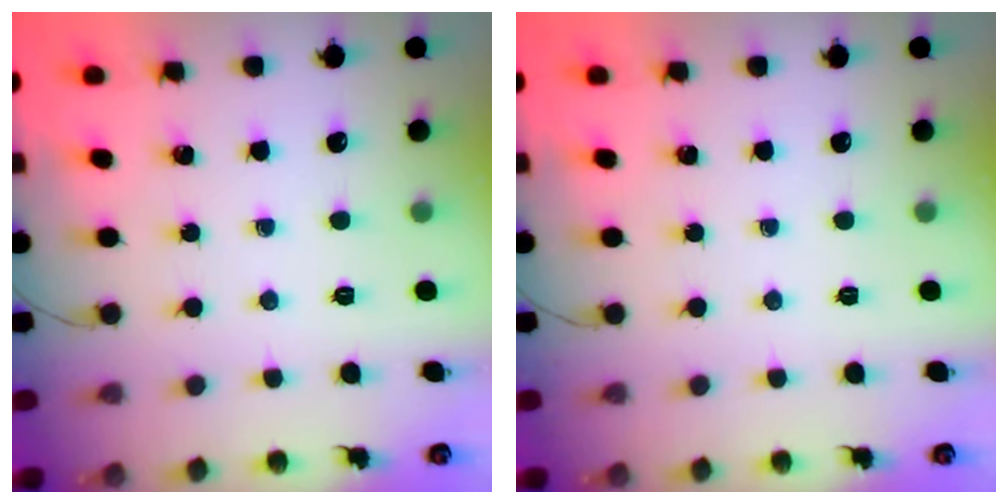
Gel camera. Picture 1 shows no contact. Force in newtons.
{"total": 0.0}